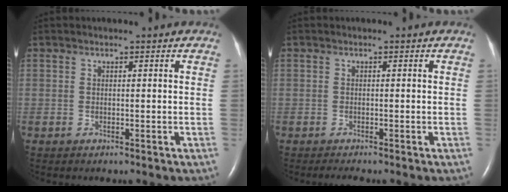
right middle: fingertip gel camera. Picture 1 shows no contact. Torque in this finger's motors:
{"motor_torque": [0.17, -0.17, 0.02, 0.02]}